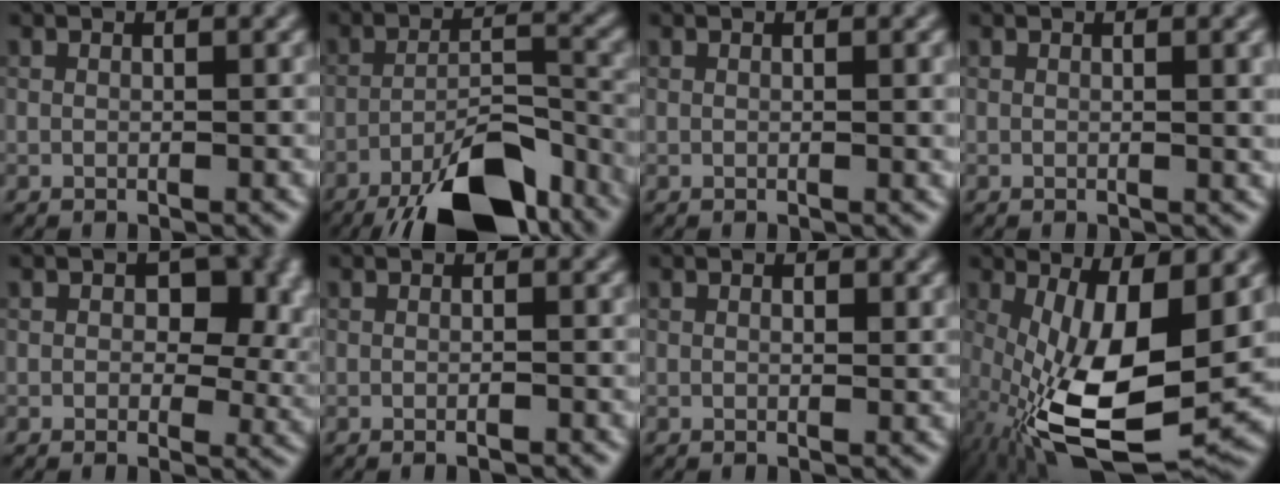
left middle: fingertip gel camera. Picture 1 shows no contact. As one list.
[{"total": 10.3, "force": [-7.5, 2.4, 6.6], "torque": [-0.115, 0.002, -0.119]}, {"total": 1.0, "force": [0.3, 0.4, 0.9], "torque": [-0.009, 0.002, 0.004]}, {"total": 2.6, "force": [0.9, 1.0, 2.3], "torque": [-0.016, 0.008, 0.013]}, {"total": 7.7, "force": [1.5, 5.0, 5.7], "torque": [-0.080, -0.006, 0.043]}, {"total": 0.8, "force": [-0.7, -0.1, 0.3], "torque": [-0.006, 0.001, -0.009]}, {"total": 0.0}, {"total": 14.4, "force": [-3.2, 5.5, 12.9], "torque": [-0.250, -0.016, -0.038]}]